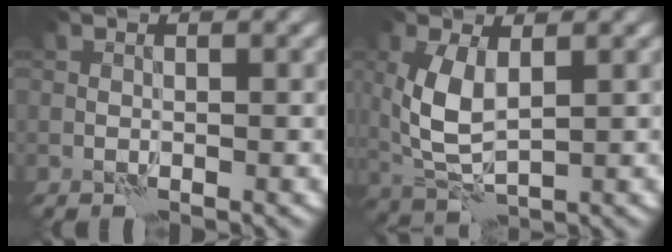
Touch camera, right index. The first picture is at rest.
{"total": 5.3, "force": [1.1, 2.5, 4.5], "torque": [-0.112, -0.002, 0.027]}